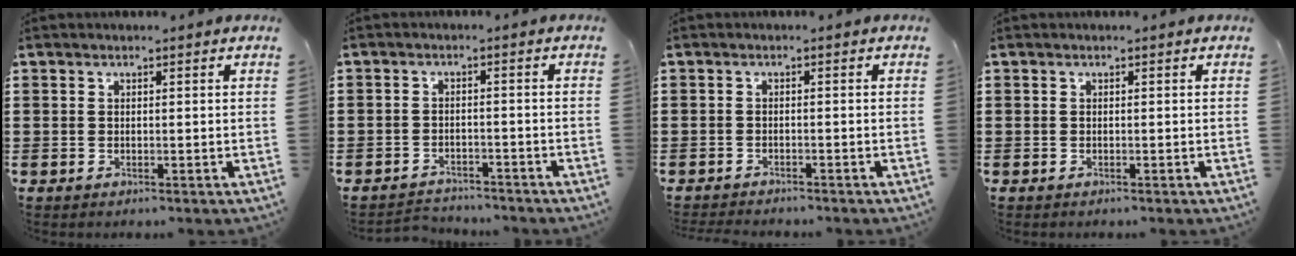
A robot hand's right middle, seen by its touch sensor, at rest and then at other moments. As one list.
[{"total": 2.7, "force": [-2.6, 0.6, -0.3], "torque": [-0.001, 0.001, -0.059]}, {"total": 1.2, "force": [-1.2, 0.0, 0.0], "torque": [-0.004, 0.002, -0.025]}, {"total": 0.0}]